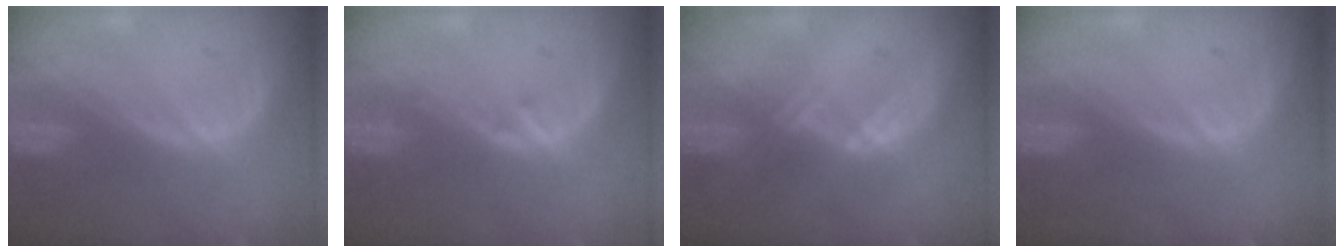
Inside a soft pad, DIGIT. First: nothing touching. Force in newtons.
{"total": 1.0, "press": 0.9, "slide": 0.5}
{"total": 1.9, "press": 1.8, "slide": 0.8}
{"total": 0.0}